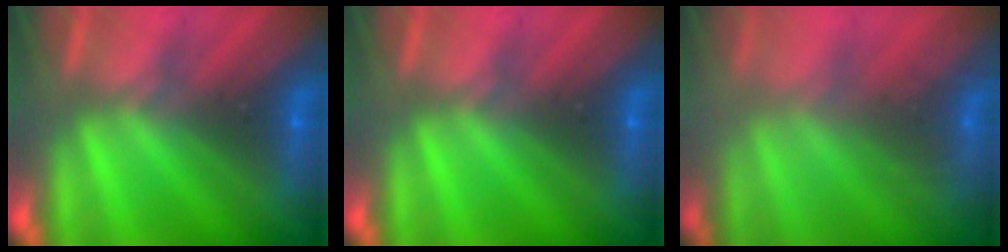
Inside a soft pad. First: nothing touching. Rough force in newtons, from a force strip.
{"total": 0.0}
{"total": 6.9}